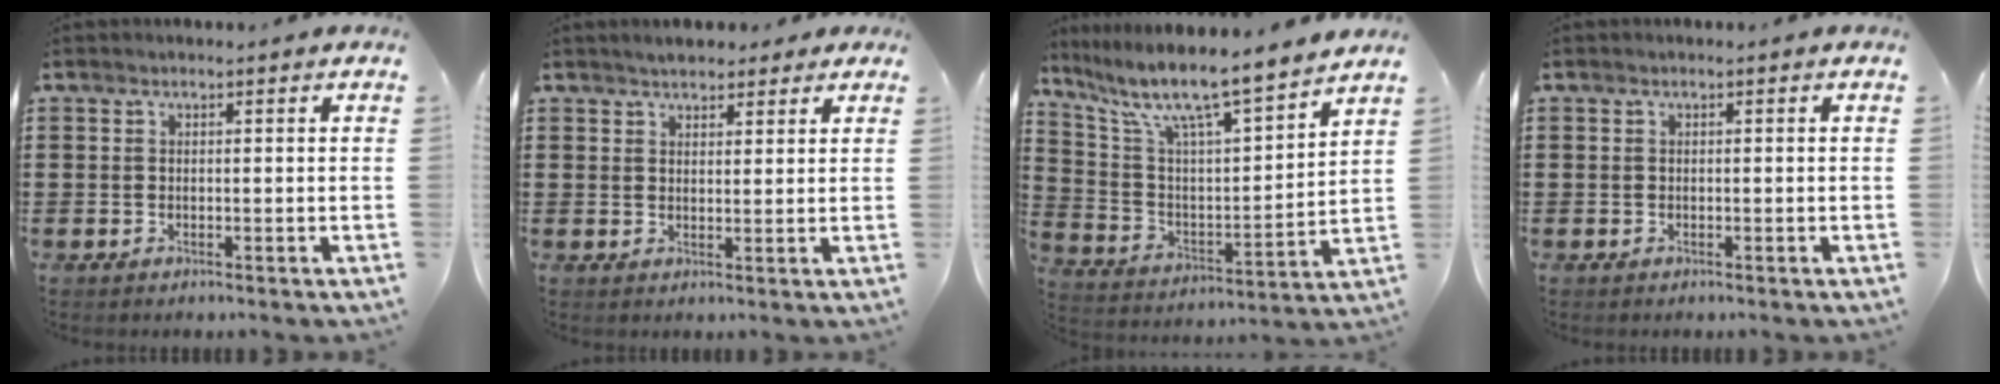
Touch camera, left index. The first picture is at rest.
{"total": 2.9, "force": [2.6, 1.2, 0.5], "torque": [-0.018, 0.005, 0.049]}
{"total": 8.9, "force": [7.5, 0.8, 4.9], "torque": [-0.128, -0.061, 0.117]}
{"total": 0.0}